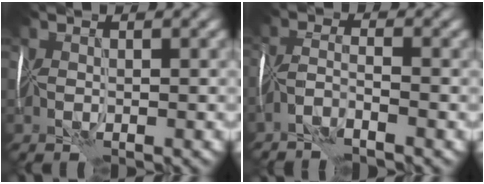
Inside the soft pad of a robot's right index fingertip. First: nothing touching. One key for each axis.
{"total": 1.9, "fx": -1.6, "fy": -0.2, "fz": 1.0, "tx": -0.027, "ty": 0.007, "tz": -0.043}